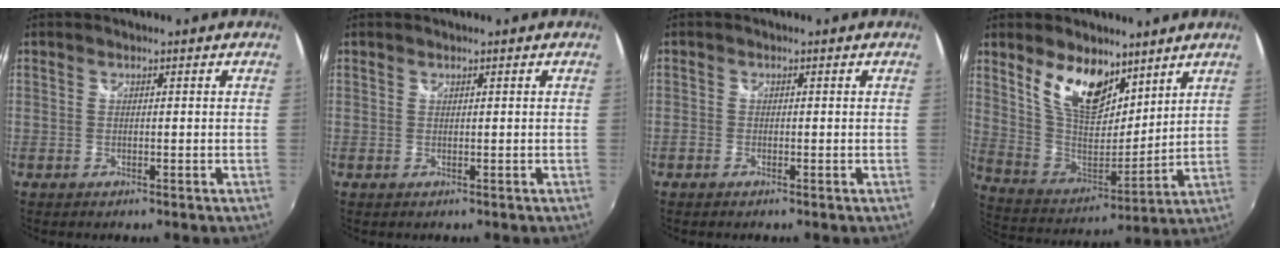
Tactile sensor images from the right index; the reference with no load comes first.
{"total": 0.0}
{"total": 1.1, "force": [-0.9, 0.7, 0.0], "torque": [-0.003, -0.001, -0.021]}
{"total": 14.9, "force": [8.9, 7.6, 9.1], "torque": [-0.176, -0.003, 0.173]}